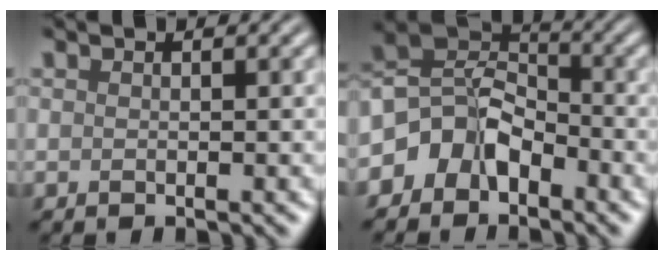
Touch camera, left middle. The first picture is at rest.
{"total": 4.8, "force": [-2.7, 3.2, 2.3], "torque": [-0.031, 0.009, -0.065]}